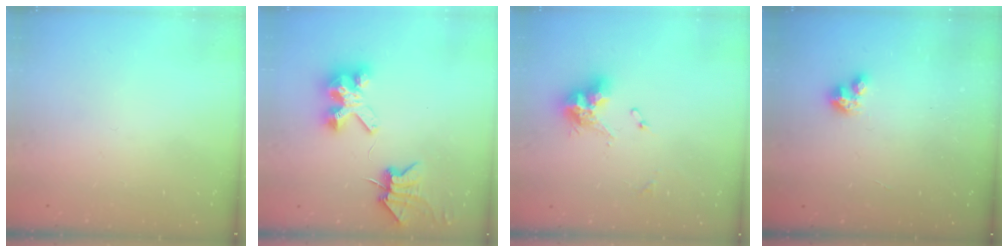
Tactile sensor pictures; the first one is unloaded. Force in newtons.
{"total": 7.0, "press": 7.0, "slide": 0.9}
{"total": 9.9, "press": 9.8, "slide": 1.1}
{"total": 3.1, "press": 3.1, "slide": 0.3}